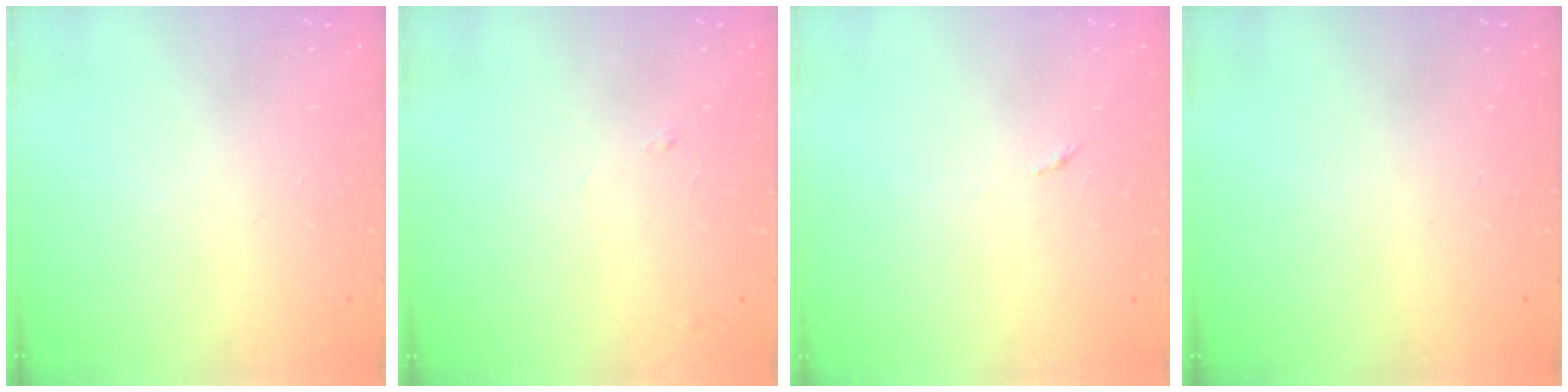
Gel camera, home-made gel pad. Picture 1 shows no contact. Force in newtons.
{"total": 5.8, "press": 5.7, "slide": 0.8}
{"total": 2.6, "press": 2.6, "slide": 0.4}
{"total": 0.0}